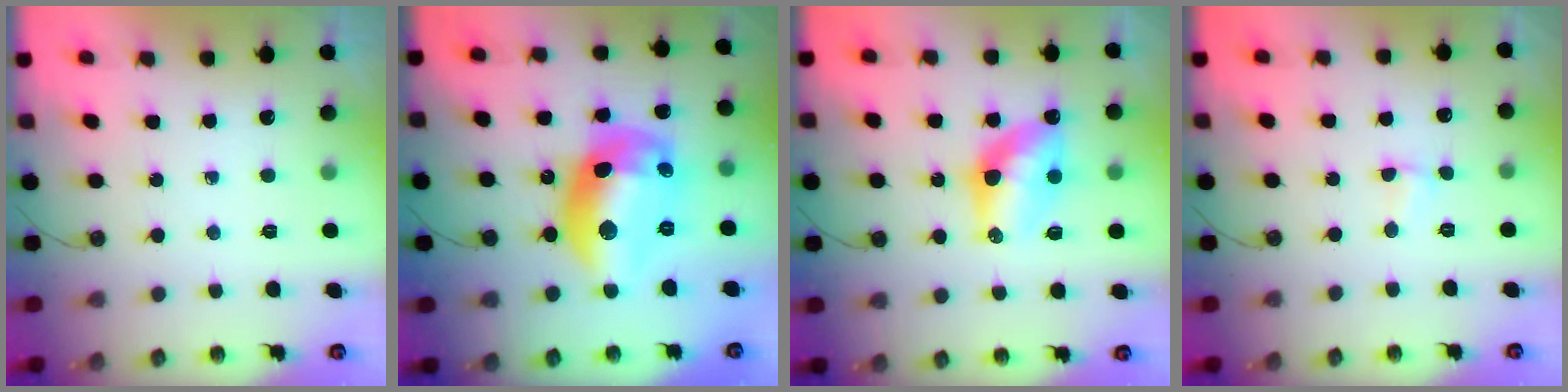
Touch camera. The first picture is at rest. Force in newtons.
{"total": 19.1, "press": 19.0, "slide": 1.7}
{"total": 10.8, "press": 10.8, "slide": 0.8}
{"total": 1.3, "press": 1.2, "slide": 0.4}